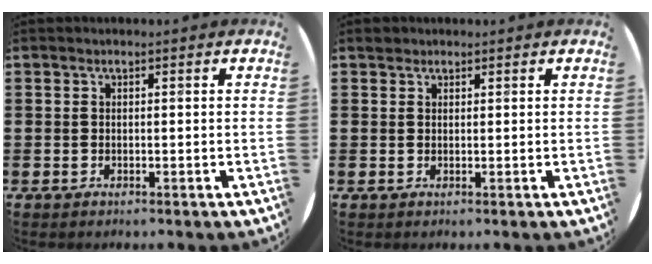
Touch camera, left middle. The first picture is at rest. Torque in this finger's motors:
{"motor_torque": [0.22, -0.17, 0.00, 0.00]}